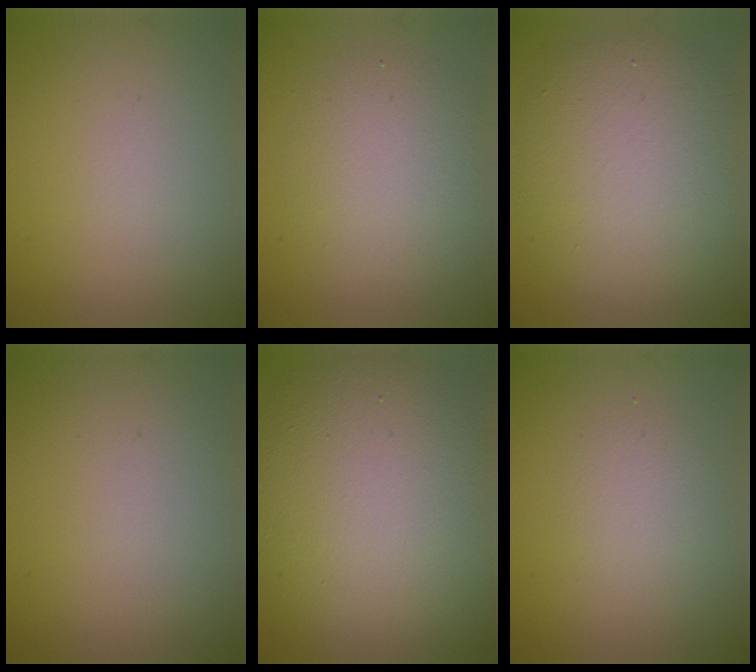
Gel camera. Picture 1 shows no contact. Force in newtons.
{"total": 3.4, "press": 3.4, "slide": 0.2}
{"total": 8.7, "press": 8.7, "slide": 0.4}
{"total": 0.0}
{"total": 13.8, "press": 13.7, "slide": 1.2}
{"total": 1.8, "press": 1.8, "slide": 0.1}